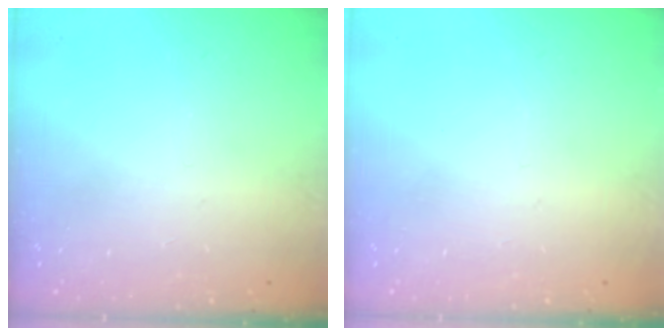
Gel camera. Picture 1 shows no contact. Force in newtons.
{"total": 0.0}